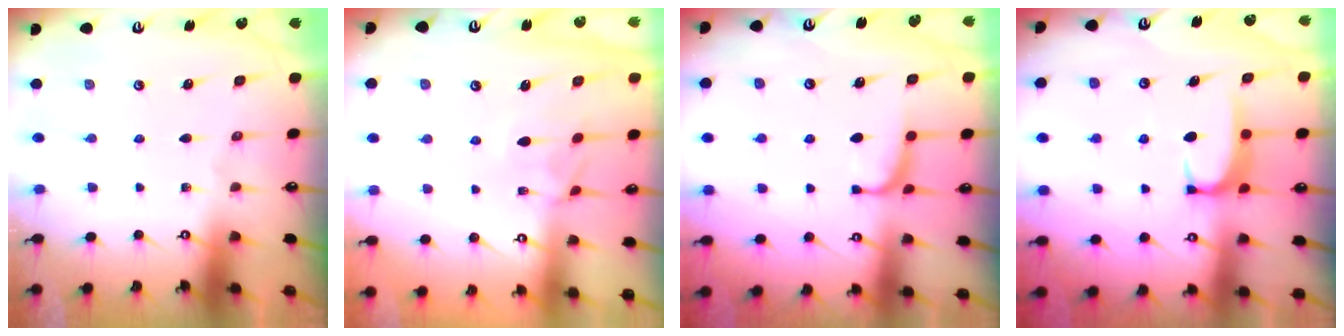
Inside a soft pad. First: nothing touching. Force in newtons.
{"total": 0.9, "press": 0.3, "slide": 0.9}
{"total": 2.2, "press": 2.2, "slide": 0.3}
{"total": 2.0, "press": 1.9, "slide": 0.5}